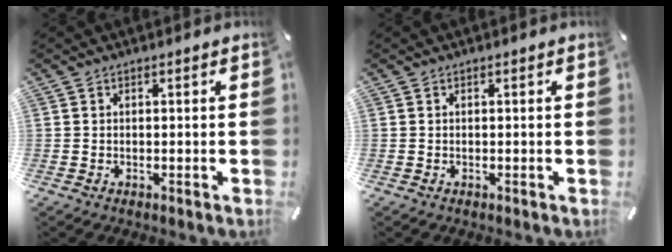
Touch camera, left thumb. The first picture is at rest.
{"total": 0.0}